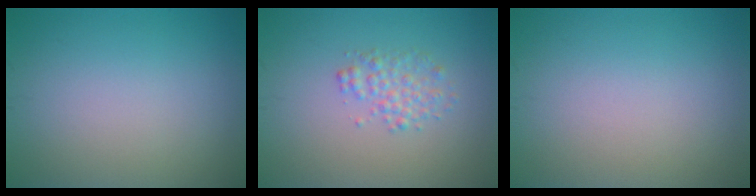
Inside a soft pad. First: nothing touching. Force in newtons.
{"total": 2.0, "press": 2.0, "slide": 0.1}
{"total": 0.0}